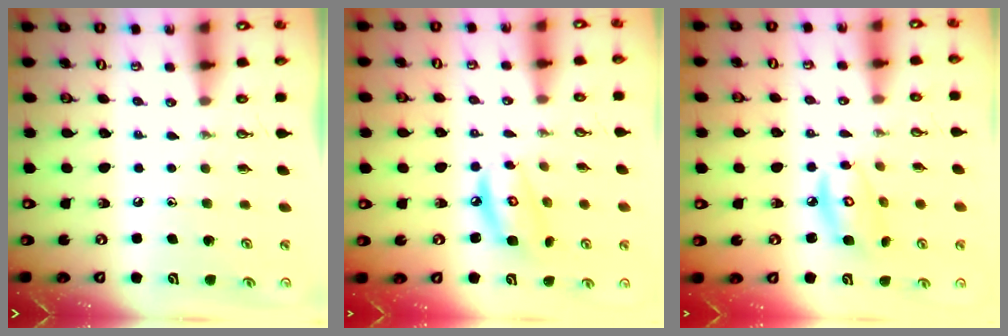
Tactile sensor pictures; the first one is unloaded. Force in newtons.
{"total": 7.7, "press": 7.7, "slide": 0.6}
{"total": 8.5, "press": 8.5, "slide": 0.5}